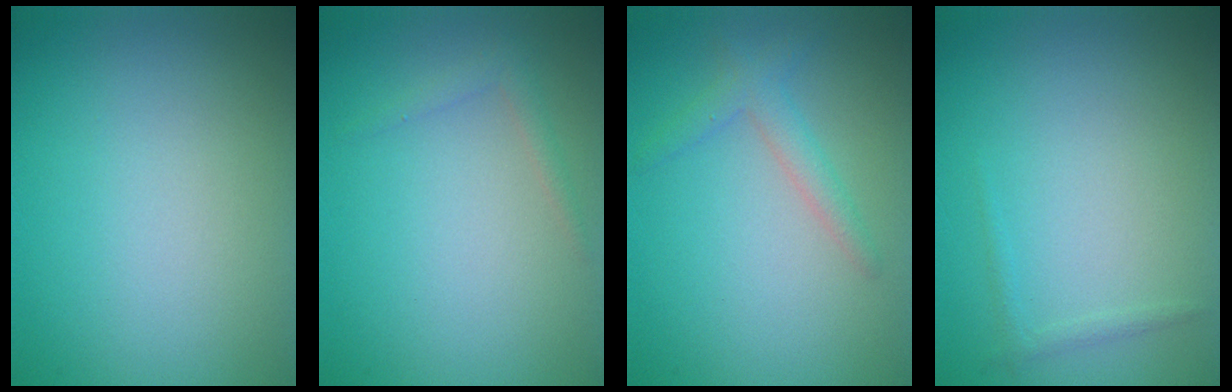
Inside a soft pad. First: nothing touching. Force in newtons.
{"total": 1.1, "press": 1.1, "slide": 0.1}
{"total": 2.0, "press": 2.0, "slide": 0.1}
{"total": 0.7, "press": 0.7, "slide": 0.0}